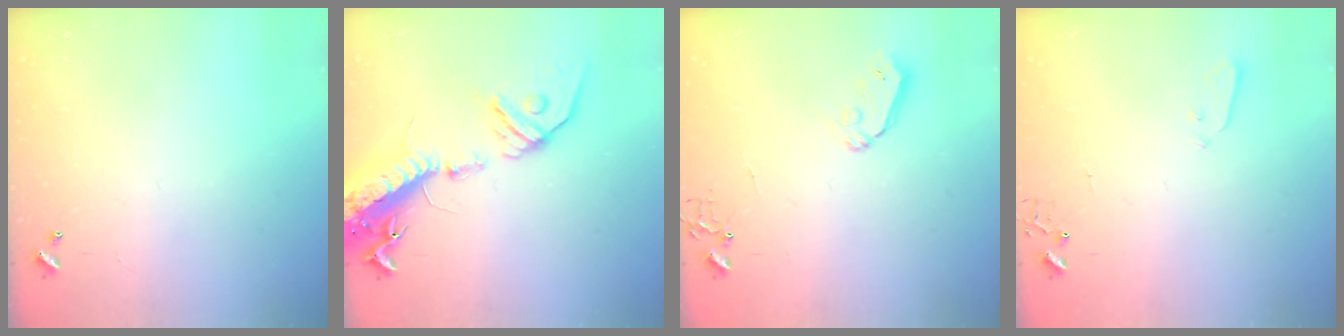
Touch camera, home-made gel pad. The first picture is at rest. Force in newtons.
{"total": 20.4, "press": 19.9, "slide": 4.3}
{"total": 5.2, "press": 5.1, "slide": 0.5}
{"total": 2.1, "press": 2.1, "slide": 0.3}